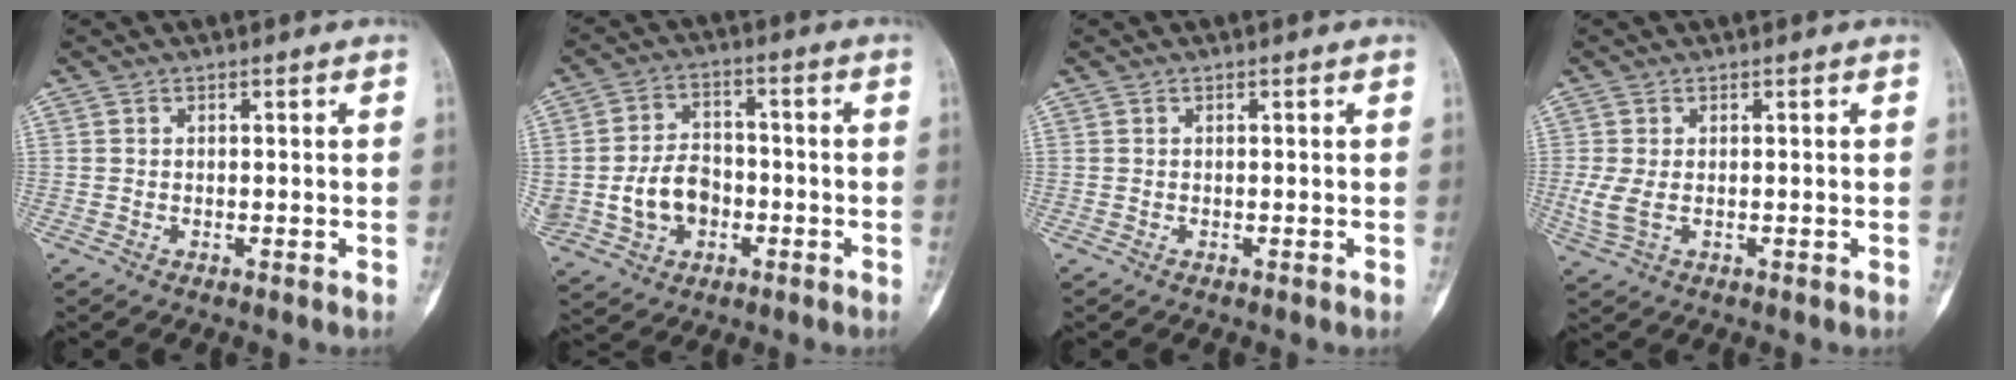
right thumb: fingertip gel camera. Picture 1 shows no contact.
{"total": 11.0, "force": [-1.9, 8.5, 6.6], "torque": [-0.101, 0.024, -0.025]}
{"total": 0.0}
{"total": 3.8, "force": [-0.3, 2.1, 3.2], "torque": [-0.096, -0.001, 0.000]}